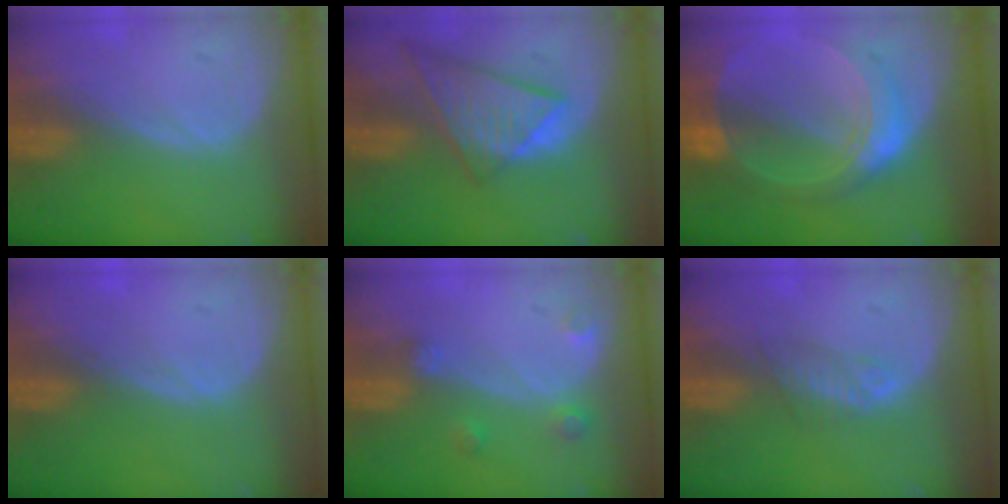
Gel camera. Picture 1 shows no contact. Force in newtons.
{"total": 9.0, "press": 7.8, "slide": 4.4}
{"total": 8.4, "press": 8.3, "slide": 0.7}
{"total": 0.5, "press": 0.1, "slide": 0.5}
{"total": 2.7, "press": 2.6, "slide": 0.5}
{"total": 2.3, "press": 2.1, "slide": 0.8}